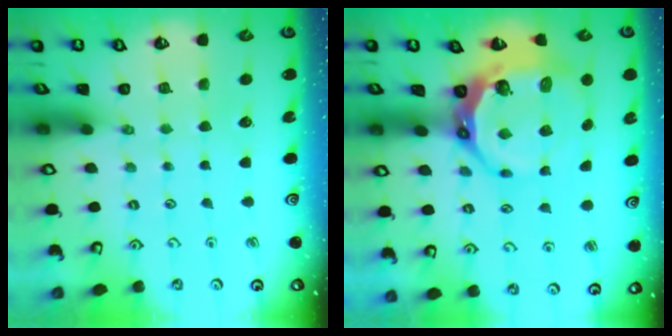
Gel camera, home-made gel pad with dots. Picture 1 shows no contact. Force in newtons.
{"total": 12.3, "press": 11.6, "slide": 4.2}